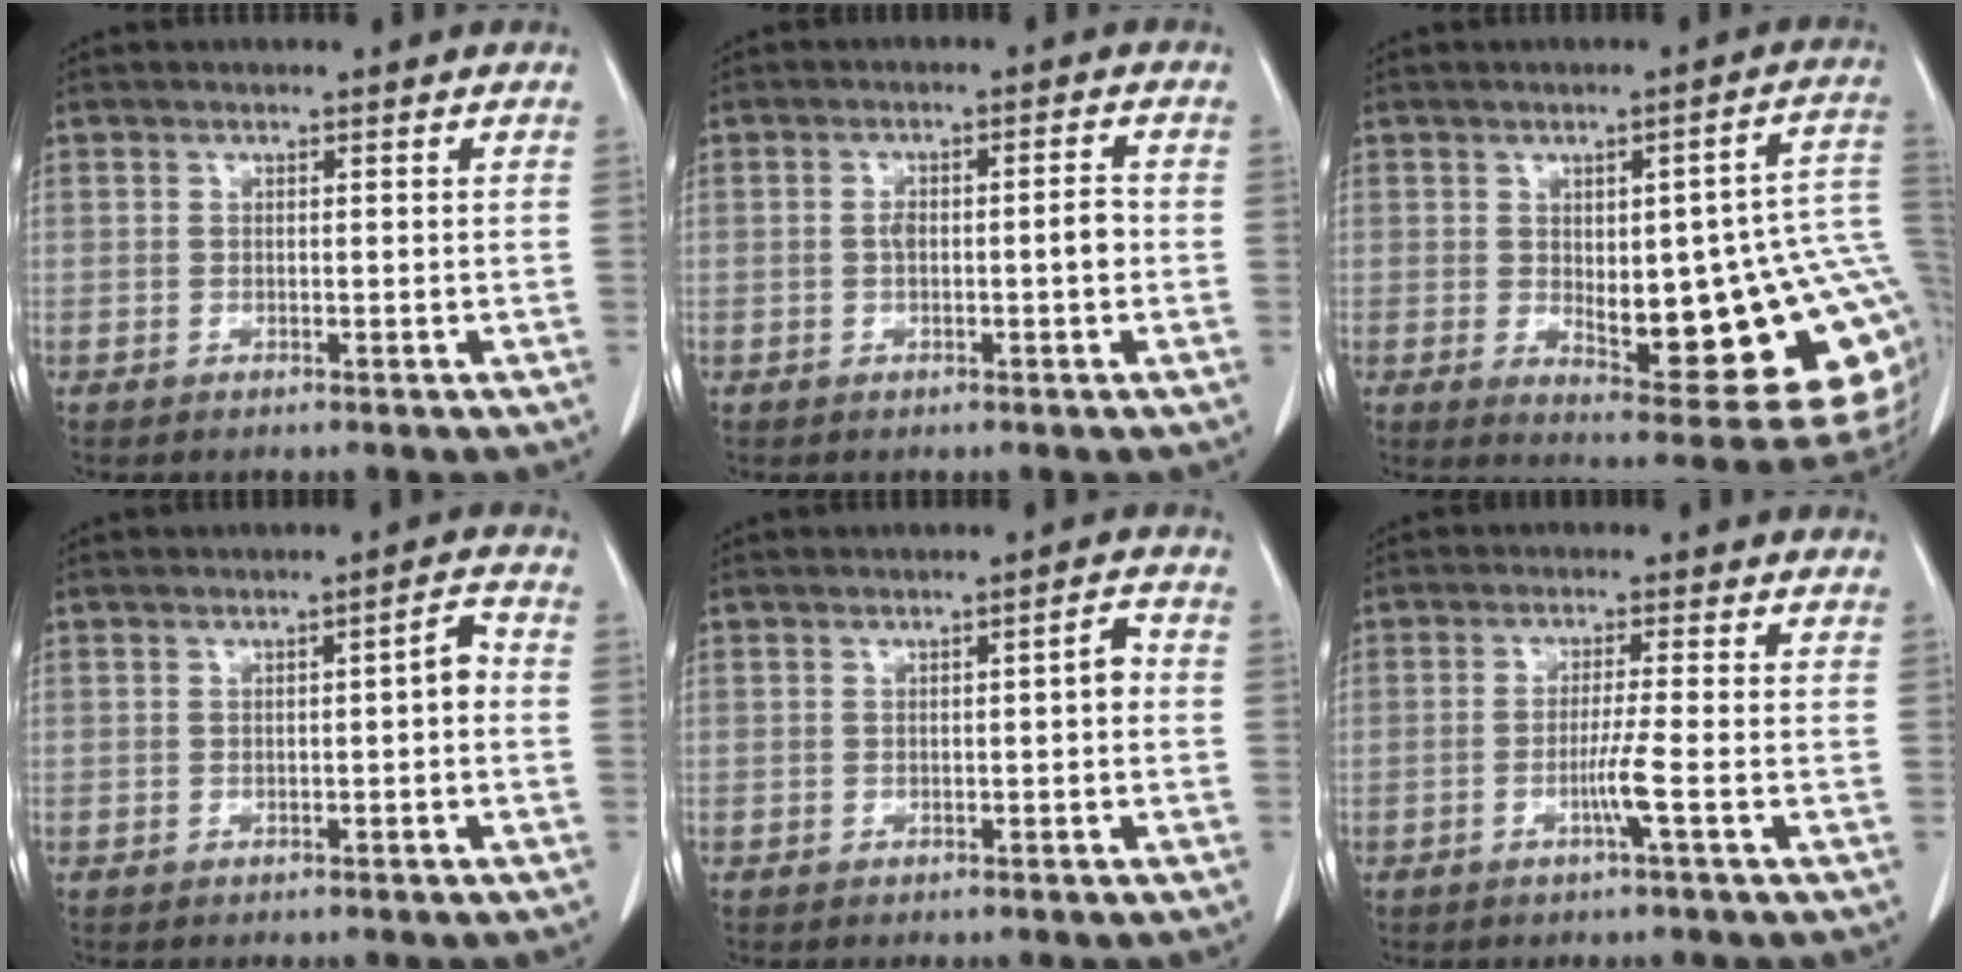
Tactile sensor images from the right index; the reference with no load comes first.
{"total": 4.2, "force": [-0.5, 1.0, 4.0], "torque": [-0.071, 0.011, -0.006]}
{"total": 21.7, "force": [-0.4, 5.9, 20.9], "torque": [-0.195, 0.014, 0.017]}
{"total": 2.5, "force": [-0.3, 0.5, 2.4], "torque": [-0.032, 0.010, -0.005]}
{"total": 1.9, "force": [-0.1, 0.4, 1.9], "torque": [-0.024, 0.005, -0.003]}
{"total": 3.6, "force": [-1.4, -1.0, 3.2], "torque": [-0.062, -0.007, -0.028]}